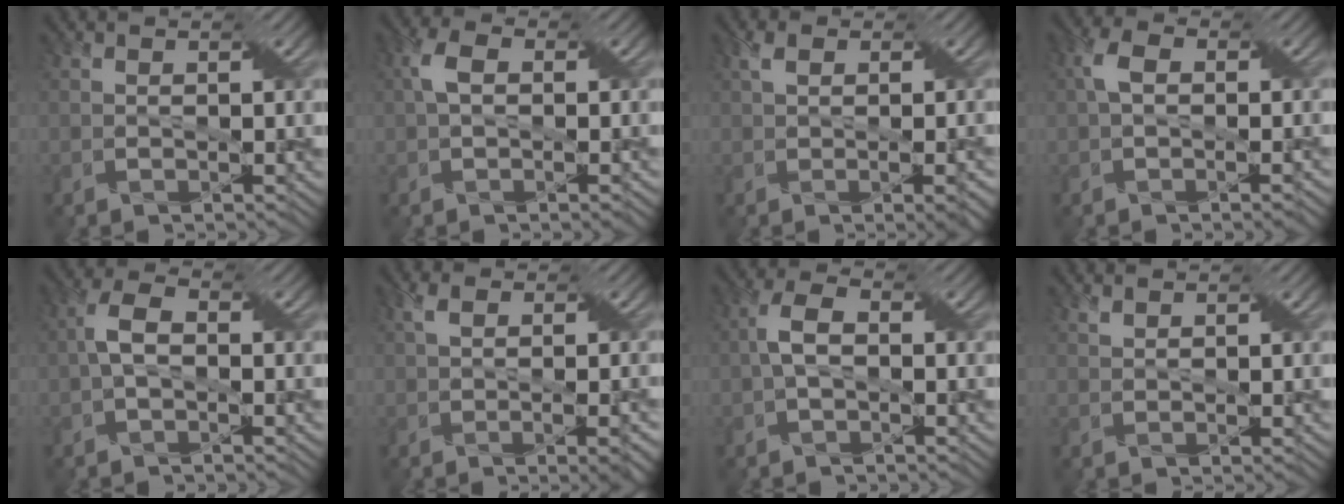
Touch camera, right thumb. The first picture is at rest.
{"total": 3.7, "force": [0.2, 2.0, 3.1], "torque": [-0.065, 0.010, 0.001]}
{"total": 3.9, "force": [0.1, 1.5, 3.6], "torque": [-0.060, 0.006, 0.004]}
{"total": 3.7, "force": [-0.1, 2.1, 3.0], "torque": [-0.061, 0.008, -0.005]}
{"total": 3.5, "force": [-0.4, 2.0, 2.9], "torque": [-0.066, 0.013, -0.012]}
{"total": 4.5, "force": [-0.2, 1.5, 4.3], "torque": [-0.072, 0.004, -0.001]}
{"total": 3.5, "force": [-0.3, 1.9, 2.9], "torque": [-0.066, 0.011, -0.009]}
{"total": 0.8, "force": [0.7, 0.2, 0.4], "torque": [-0.016, 0.002, 0.016]}